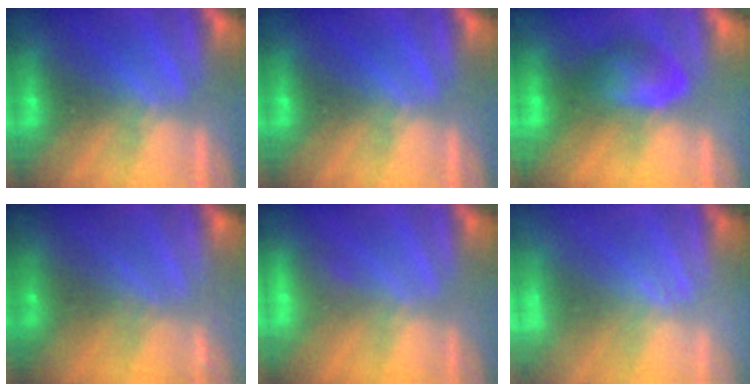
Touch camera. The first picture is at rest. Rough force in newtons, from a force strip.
{"total": 0.0}
{"total": 7.0}
{"total": 2.3}
{"total": 2.8}
{"total": 2.5}